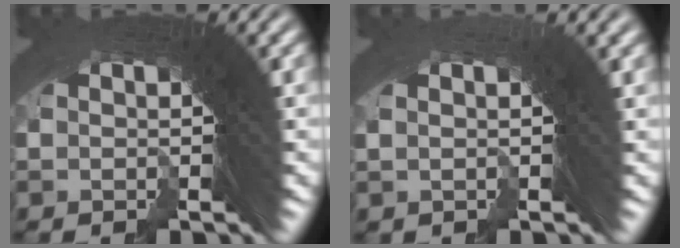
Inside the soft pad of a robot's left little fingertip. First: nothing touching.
{"total": 1.0, "force": [0.5, -0.6, 0.7], "torque": [0.002, 0.018, 0.005]}